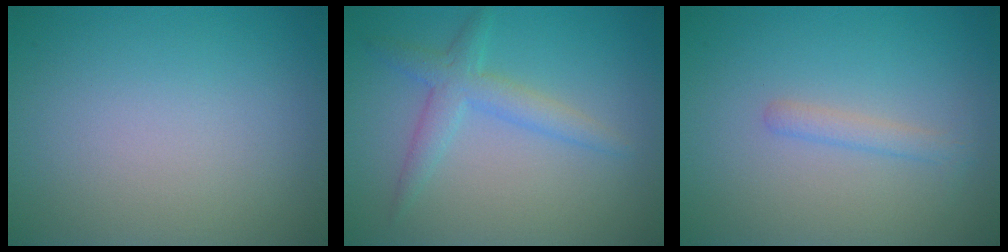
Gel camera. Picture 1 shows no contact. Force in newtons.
{"total": 2.7, "press": 2.7, "slide": 0.0}
{"total": 1.4, "press": 1.4, "slide": 0.1}